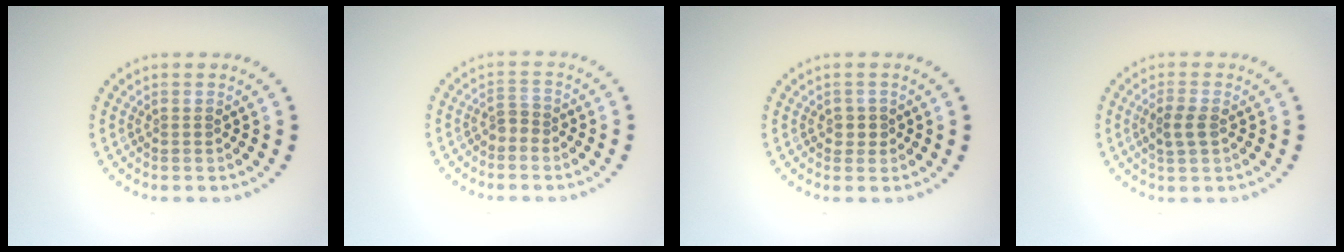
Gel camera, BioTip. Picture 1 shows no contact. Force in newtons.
{"total": 1.3, "press": 1.0, "slide": 0.8}
{"total": 1.1, "press": 1.0, "slide": 0.5}
{"total": 2.2, "press": 2.1, "slide": 0.4}